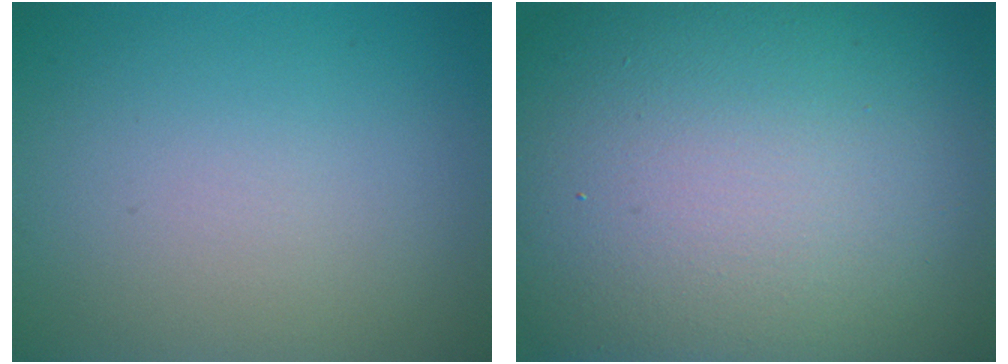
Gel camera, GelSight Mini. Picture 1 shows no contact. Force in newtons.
{"total": 21.4, "press": 21.4, "slide": 1.1}